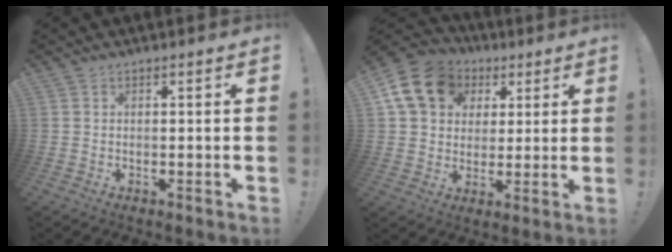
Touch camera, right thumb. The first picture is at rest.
{"total": 16.4, "force": [6.3, 12.9, 7.9], "torque": [-0.116, -0.021, 0.128]}